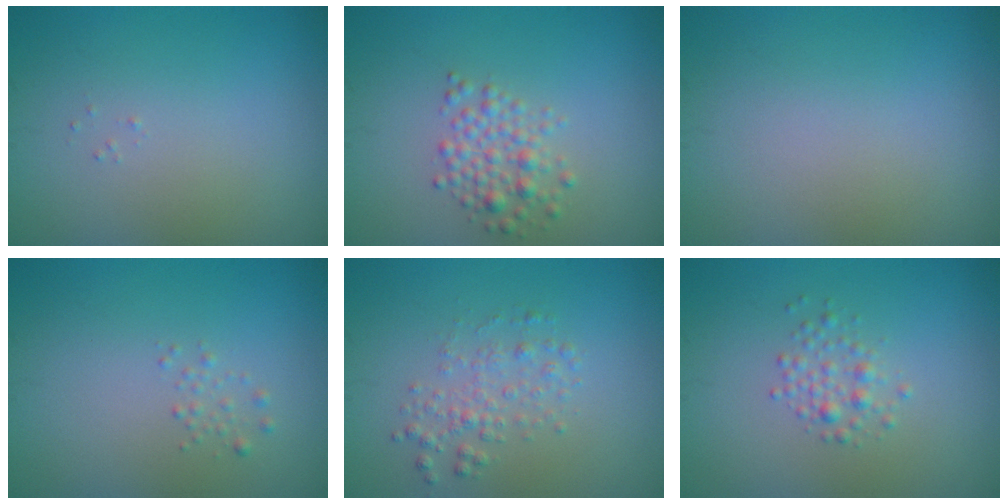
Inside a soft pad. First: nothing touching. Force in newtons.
{"total": 2.5, "press": 2.5, "slide": 0.1}
{"total": 0.0}
{"total": 0.8, "press": 0.8, "slide": 0.0}
{"total": 2.0, "press": 2.0, "slide": 0.1}
{"total": 1.6, "press": 1.6, "slide": 0.0}